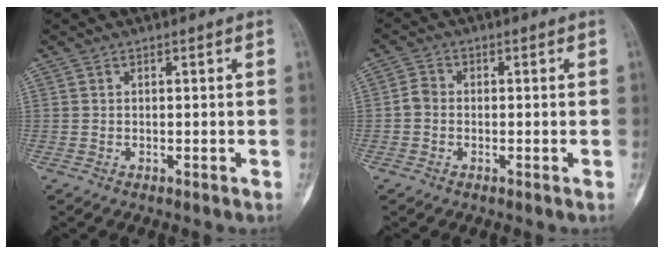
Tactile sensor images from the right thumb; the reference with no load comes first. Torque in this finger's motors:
{"motor_torque": [0.01, -0.12, 0.28, -0.18, 0.00]}